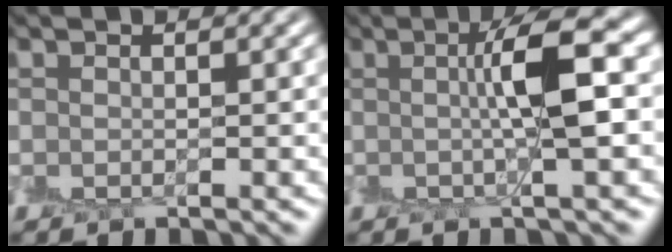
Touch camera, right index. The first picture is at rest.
{"total": 5.5, "force": [0.6, 0.7, 5.4], "torque": [-0.089, 0.012, 0.007]}